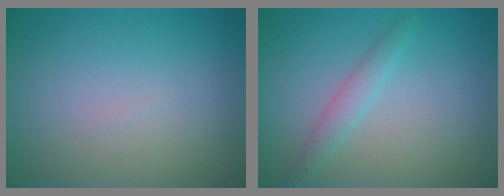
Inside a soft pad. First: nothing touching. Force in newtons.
{"total": 1.8, "press": 1.8, "slide": 0.1}